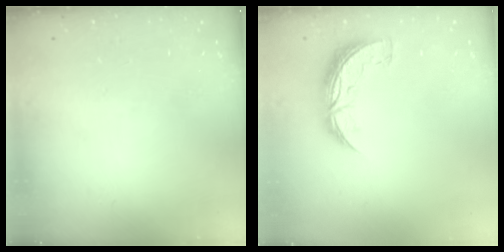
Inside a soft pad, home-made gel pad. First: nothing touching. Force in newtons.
{"total": 8.4, "press": 8.4, "slide": 0.3}